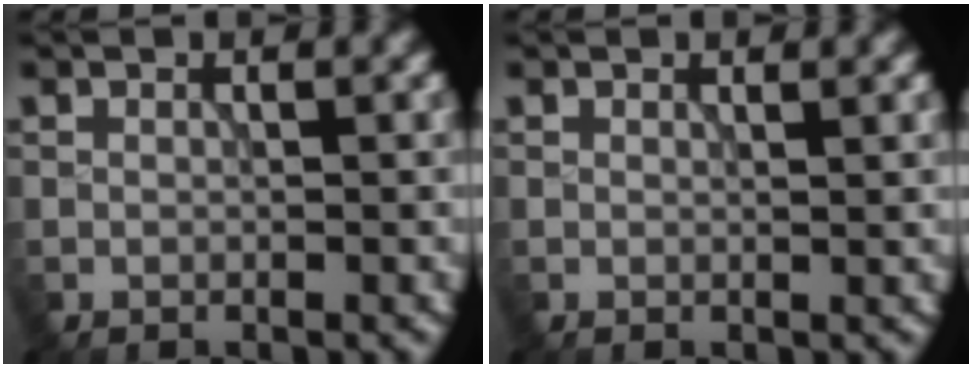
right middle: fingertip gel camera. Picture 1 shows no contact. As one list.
[{"total": 0.8, "force": [0.7, 0.1, 0.4], "torque": [-0.001, 0.002, 0.006]}]